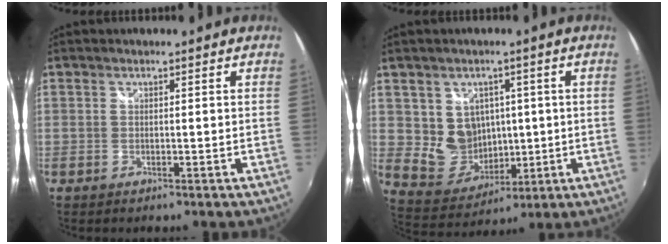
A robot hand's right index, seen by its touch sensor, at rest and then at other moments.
{"total": 8.7, "force": [1.3, 8.1, 2.9], "torque": [-0.064, 0.001, 0.044]}